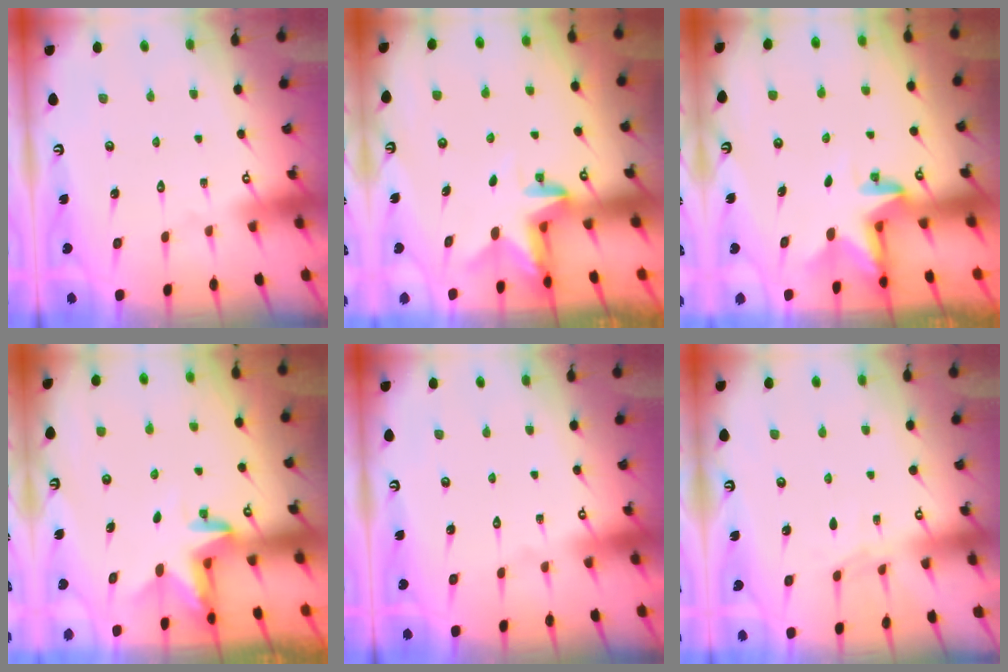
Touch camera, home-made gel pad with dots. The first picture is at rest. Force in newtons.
{"total": 3.0, "press": 3.0, "slide": 0.3}
{"total": 2.9, "press": 2.9, "slide": 0.1}
{"total": 3.4, "press": 3.4, "slide": 0.1}
{"total": 0.0}
{"total": 3.5, "press": 3.5, "slide": 0.4}